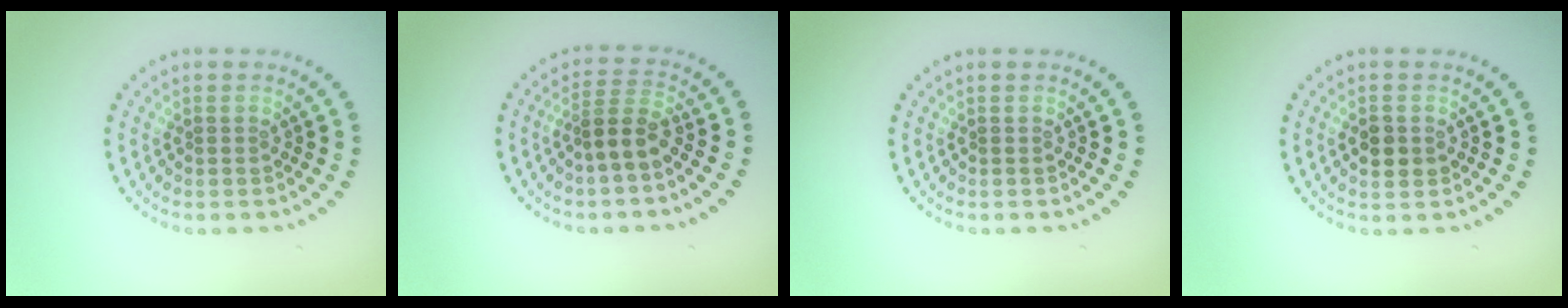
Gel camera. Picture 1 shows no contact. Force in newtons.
{"total": 2.7, "press": 2.3, "slide": 1.5}
{"total": 0.0}
{"total": 1.8, "press": 1.8, "slide": 0.1}